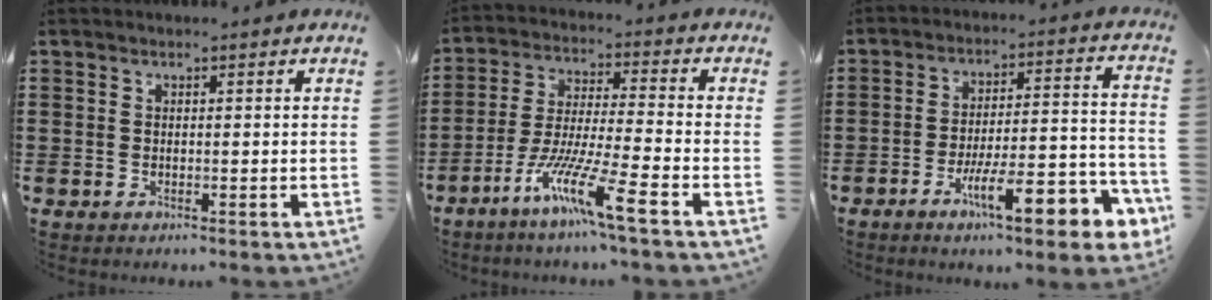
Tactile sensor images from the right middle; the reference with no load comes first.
{"total": 10.4, "force": [-6.9, 0.2, 7.8], "torque": [-0.157, -0.009, -0.135]}
{"total": 11.6, "force": [-7.1, 2.6, 8.8], "torque": [-0.123, 0.009, -0.129]}